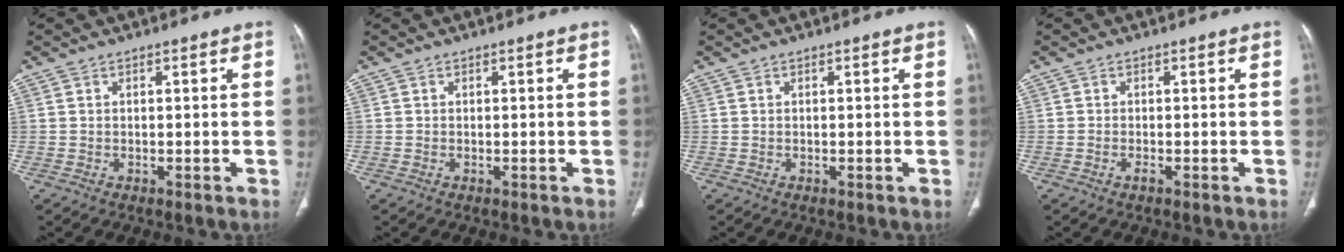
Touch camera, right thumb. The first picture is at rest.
{"total": 0.0}
{"total": 0.0}
{"total": 0.8, "force": [-0.5, 0.2, 0.6], "torque": [-0.012, 0.001, -0.010]}